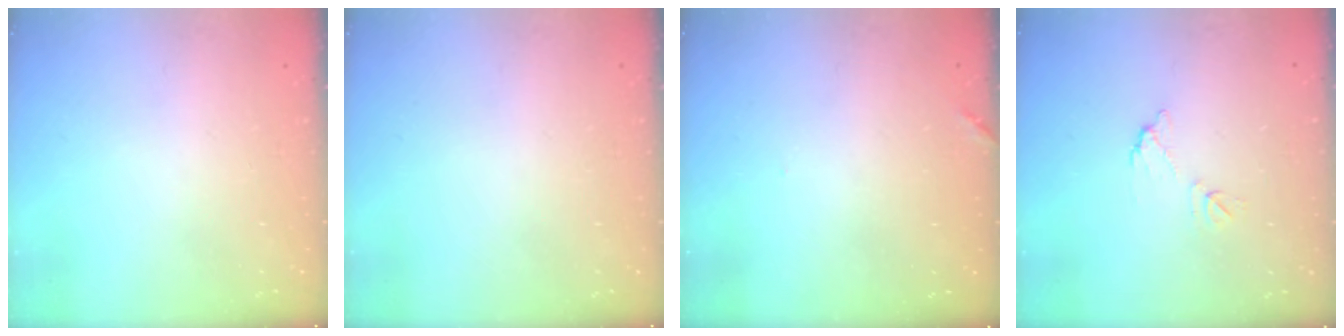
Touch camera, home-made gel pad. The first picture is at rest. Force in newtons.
{"total": 0.0}
{"total": 5.8, "press": 5.8, "slide": 0.2}
{"total": 5.9, "press": 5.9, "slide": 0.3}